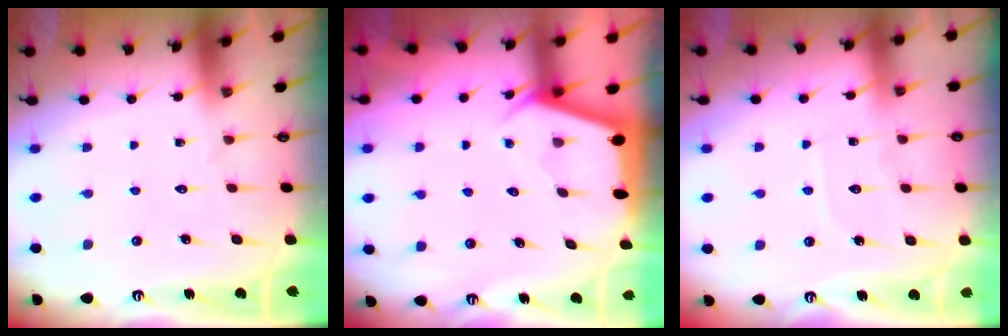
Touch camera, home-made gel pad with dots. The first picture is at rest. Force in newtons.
{"total": 2.2, "press": 2.2, "slide": 0.3}
{"total": 6.6, "press": 6.6, "slide": 0.6}